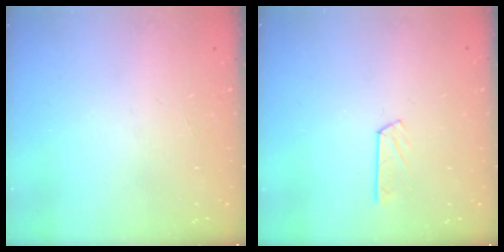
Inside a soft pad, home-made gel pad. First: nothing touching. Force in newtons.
{"total": 4.2, "press": 4.2, "slide": 0.4}